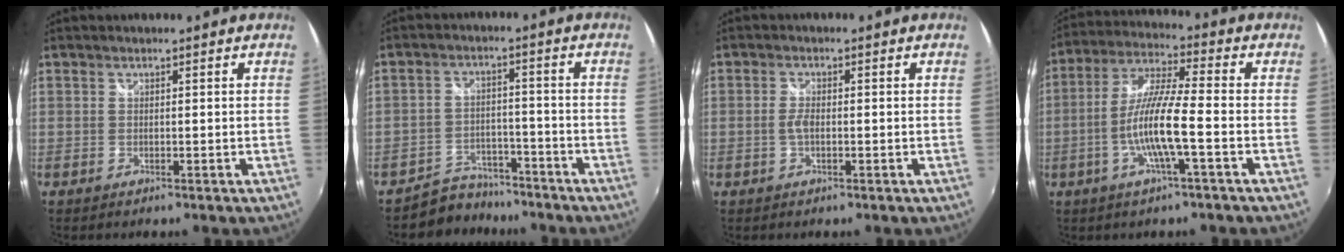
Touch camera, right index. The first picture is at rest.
{"total": 6.9, "force": [-5.9, 3.5, 0.1], "torque": [-0.020, 0.018, -0.092]}
{"total": 2.2, "force": [-0.5, 1.0, 1.9], "torque": [-0.041, 0.001, -0.012]}
{"total": 10.8, "force": [-3.3, 0.5, 10.2], "torque": [-0.210, 0.001, -0.064]}